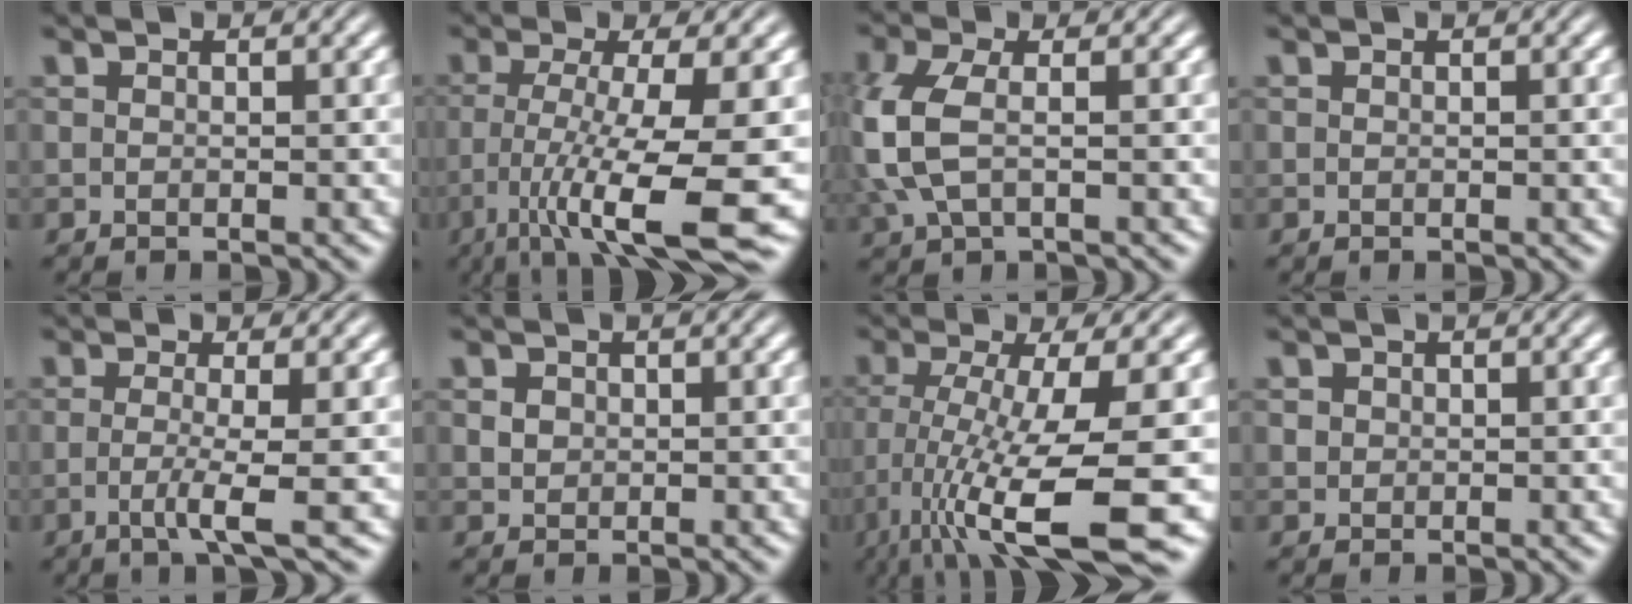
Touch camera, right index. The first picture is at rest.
{"total": 8.7, "force": [-3.2, 1.5, 7.9], "torque": [-0.130, -0.037, -0.033]}
{"total": 4.2, "force": [-0.3, 2.3, 3.5], "torque": [-0.108, -0.023, 0.011]}
{"total": 0.0}
{"total": 3.0, "force": [-0.7, -1.1, 2.6], "torque": [-0.054, -0.018, -0.008]}
{"total": 0.6, "force": [0.3, -0.5, 0.1], "torque": [0.000, -0.008, 0.017]}
{"total": 9.4, "force": [-2.8, 2.7, 8.6], "torque": [-0.159, -0.047, -0.015]}
{"total": 0.0}